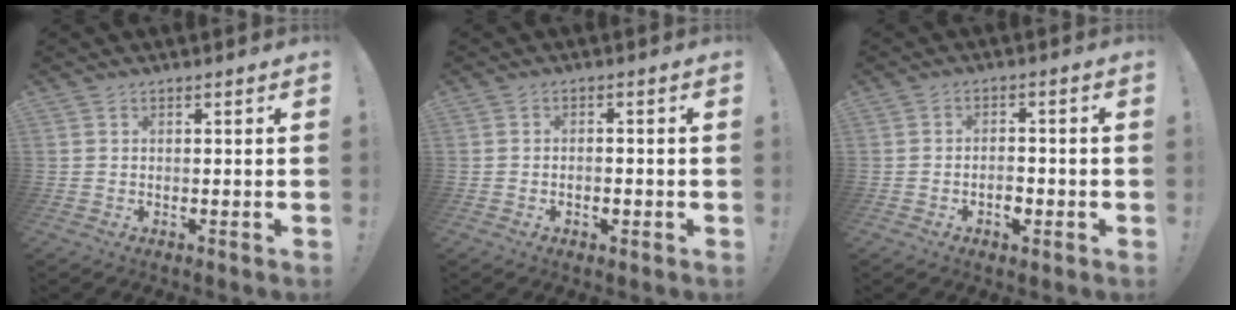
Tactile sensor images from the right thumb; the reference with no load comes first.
{"total": 1.7, "force": [-0.6, 1.1, 1.1], "torque": [-0.010, -0.003, -0.011]}
{"total": 3.5, "force": [-1.5, 2.4, 2.1], "torque": [-0.018, 0.000, -0.027]}